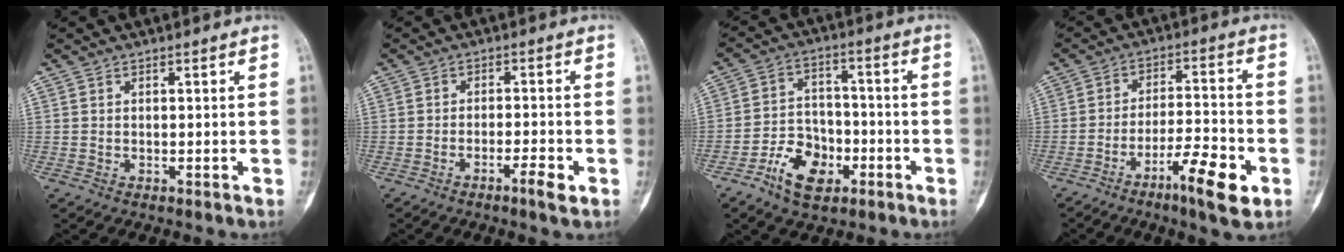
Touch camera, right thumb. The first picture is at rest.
{"total": 3.8, "force": [-2.1, 0.5, 3.1], "torque": [-0.058, 0.011, -0.038]}
{"total": 10.0, "force": [-5.1, 6.5, 5.6], "torque": [-0.072, 0.031, -0.092]}
{"total": 11.2, "force": [-5.6, 2.4, 9.4], "torque": [-0.155, 0.030, -0.092]}